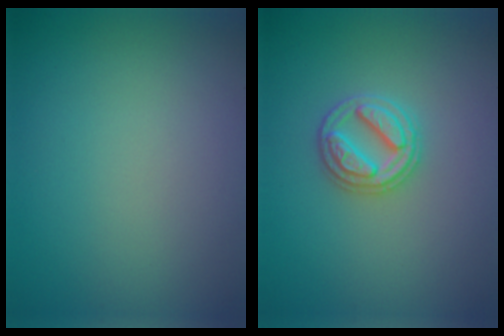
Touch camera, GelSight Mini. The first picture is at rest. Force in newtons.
{"total": 3.0, "press": 2.9, "slide": 0.4}